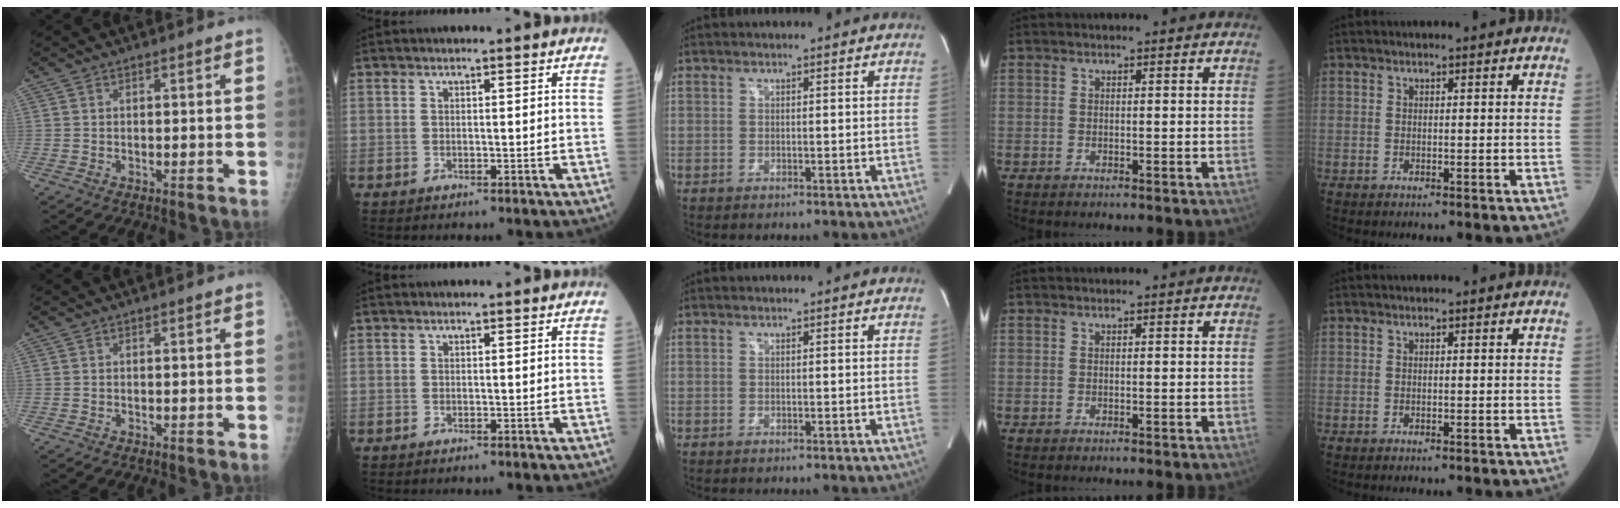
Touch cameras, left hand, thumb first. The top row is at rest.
{}